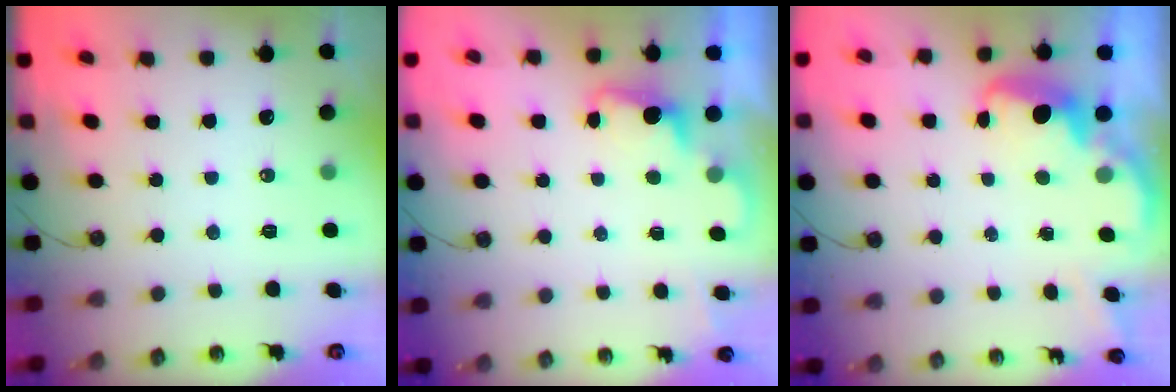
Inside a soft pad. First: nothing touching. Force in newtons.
{"total": 2.2, "press": 2.1, "slide": 0.7}
{"total": 2.7, "press": 2.6, "slide": 0.5}